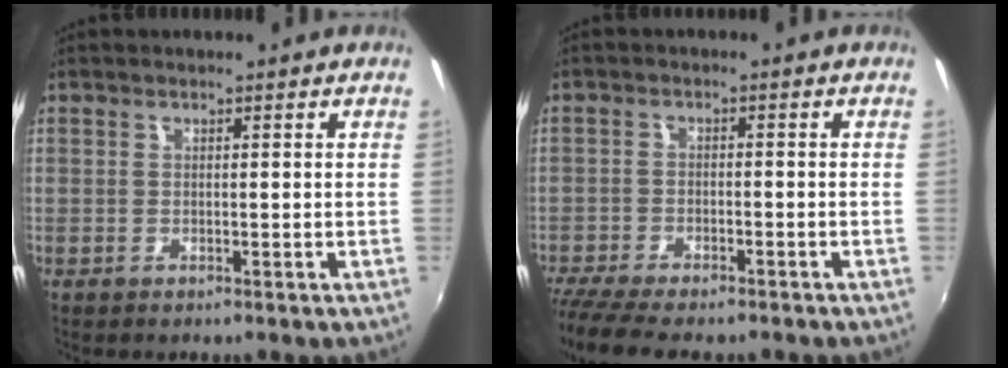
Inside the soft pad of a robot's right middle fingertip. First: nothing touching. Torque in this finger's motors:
{"motor_torque": [1.09, -1.05, 0.16, 0.06]}